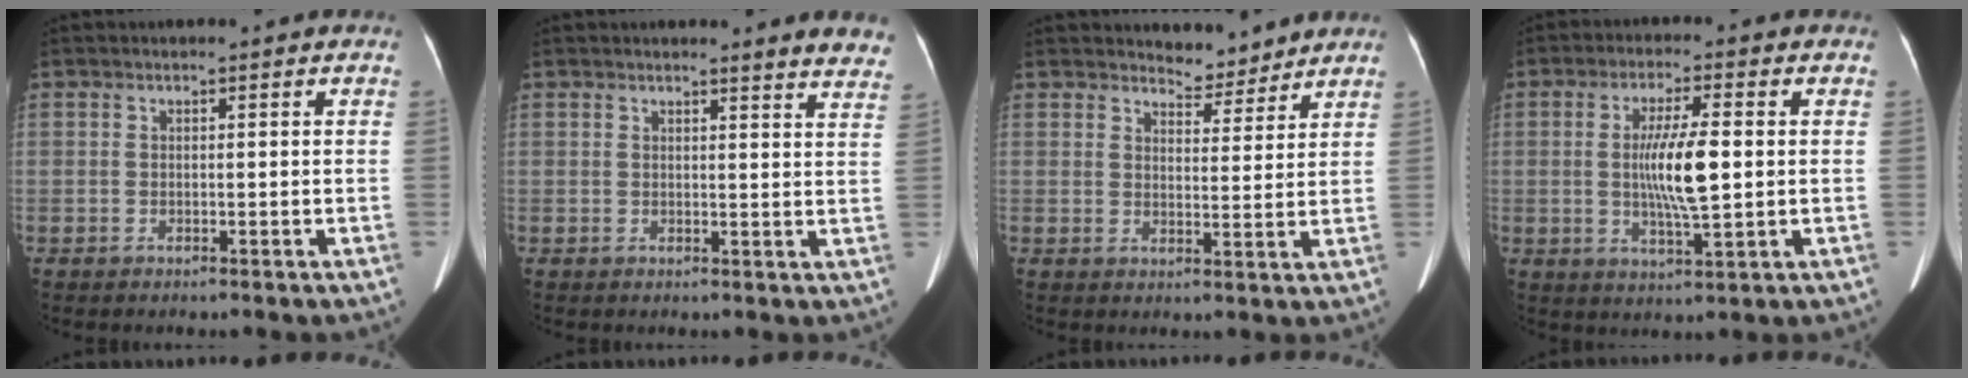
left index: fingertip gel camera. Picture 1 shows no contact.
{"total": 7.1, "force": [6.9, 0.6, 1.6], "torque": [0.002, -0.031, 0.047]}
{"total": 4.5, "force": [4.3, 1.2, -0.1], "torque": [-0.001, -0.003, 0.060]}
{"total": 8.3, "force": [0.2, 0.9, 8.3], "torque": [-0.157, -0.005, 0.002]}